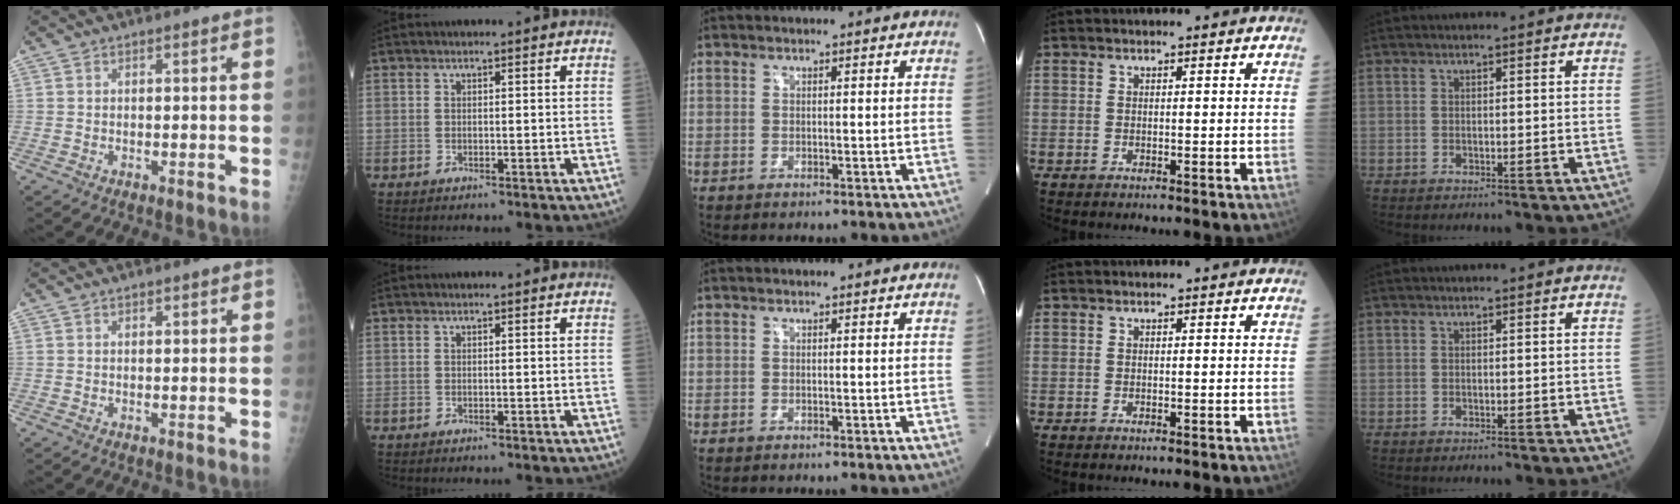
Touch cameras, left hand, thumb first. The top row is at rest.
{"thumb": {"total": 0.9, "force": [0.5, 0.5, 0.5], "torque": [-0.004, -0.002, 0.006]}}